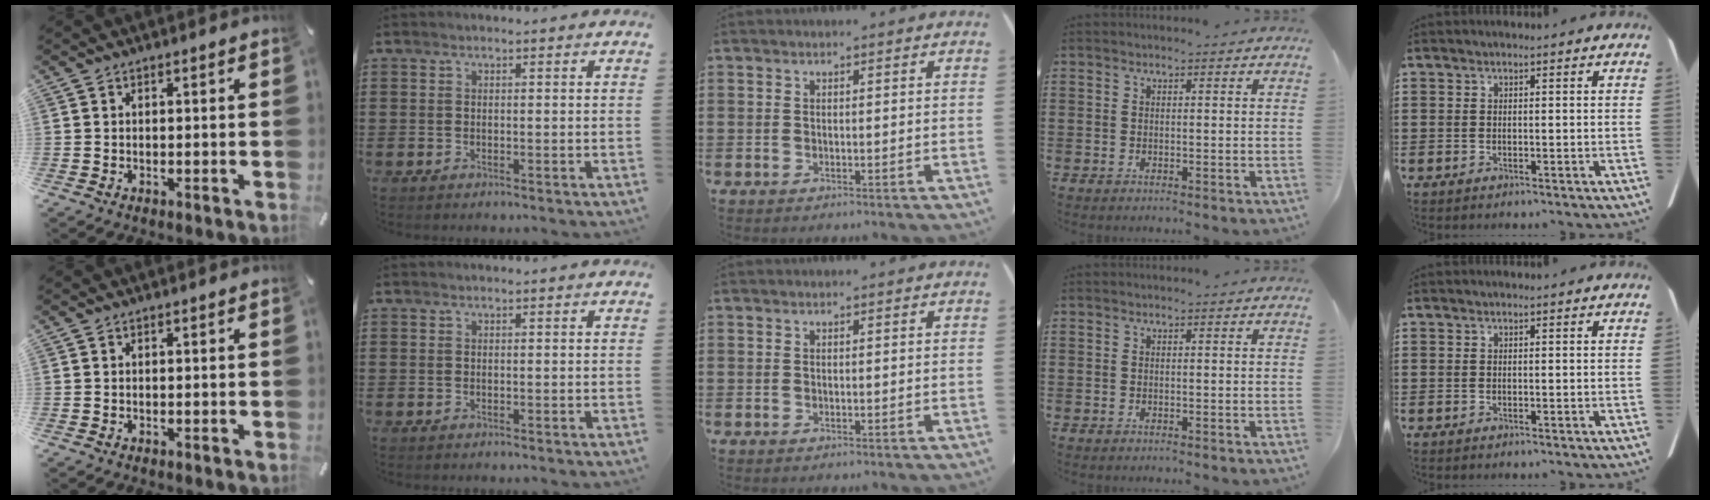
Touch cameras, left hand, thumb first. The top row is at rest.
{}